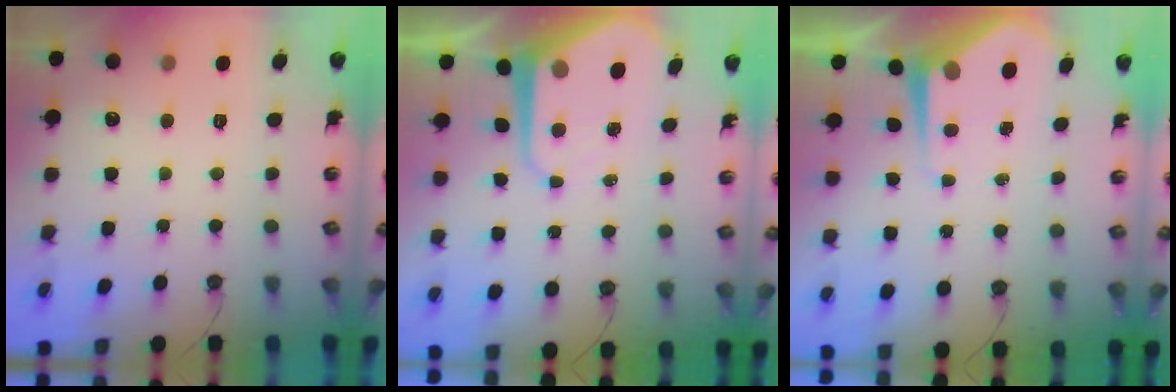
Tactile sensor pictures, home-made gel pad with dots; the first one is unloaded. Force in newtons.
{"total": 9.5, "press": 9.5, "slide": 0.7}
{"total": 5.7, "press": 5.7, "slide": 0.3}